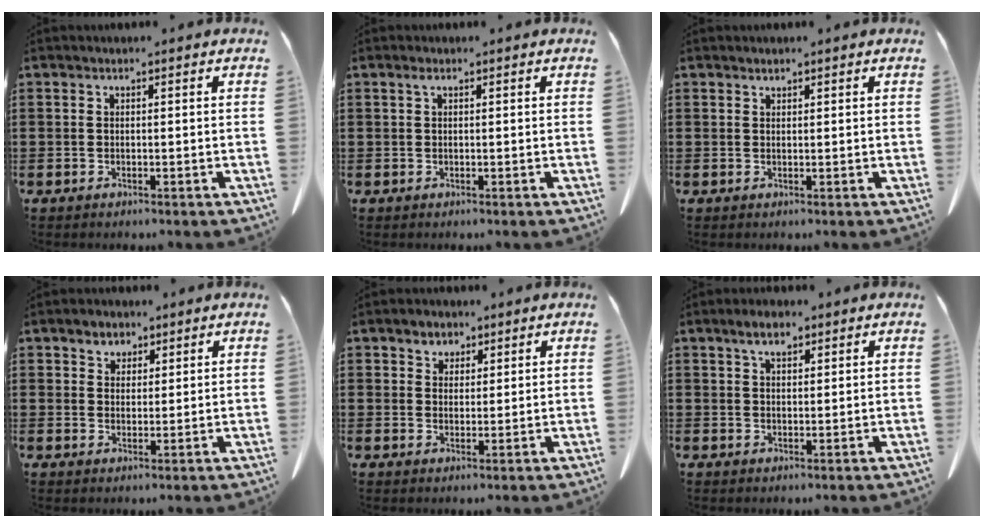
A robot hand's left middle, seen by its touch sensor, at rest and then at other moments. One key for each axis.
{"total": 0.9, "fx": 0.4, "fy": 0.2, "fz": 0.8, "tx": -0.017, "ty": 0.003, "tz": 0.006}
{"total": 0.6, "fx": 0.6, "fy": 0.2, "fz": 0.1, "tx": -0.005, "ty": -0.001, "tz": 0.012}
{"total": 2.9, "fx": 2.2, "fy": 1.9, "fz": 0.7, "tx": -0.022, "ty": 0.009, "tz": 0.040}
{"total": 2.8, "fx": 2.0, "fy": 1.9, "fz": 0.2, "tx": -0.016, "ty": 0.009, "tz": 0.037}
{"total": 3.5, "fx": 2.4, "fy": 1.4, "fz": 2.1, "tx": -0.038, "ty": 0.003, "tz": 0.042}